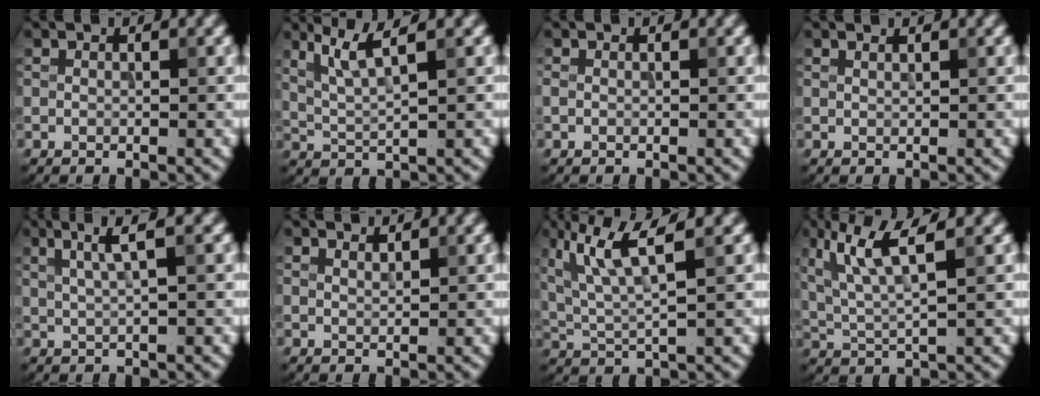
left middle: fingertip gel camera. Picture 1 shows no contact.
{"total": 3.8, "force": [1.9, 0.6, 3.2], "torque": [-0.066, 0.002, 0.045]}
{"total": 0.5, "force": [-0.1, 0.4, 0.3], "torque": [-0.008, 0.000, -0.003]}
{"total": 0.5, "force": [0.5, 0.0, 0.1], "torque": [0.000, -0.001, 0.008]}
{"total": 3.1, "force": [1.4, 0.6, 2.7], "torque": [-0.043, 0.003, 0.024]}
{"total": 0.9, "force": [0.9, 0.1, 0.2], "torque": [0.000, 0.000, 0.015]}
{"total": 6.5, "force": [3.1, 1.3, 5.5], "torque": [-0.112, 0.010, 0.065]}
{"total": 5.8, "force": [2.6, 1.2, 5.1], "torque": [-0.105, 0.005, 0.057]}